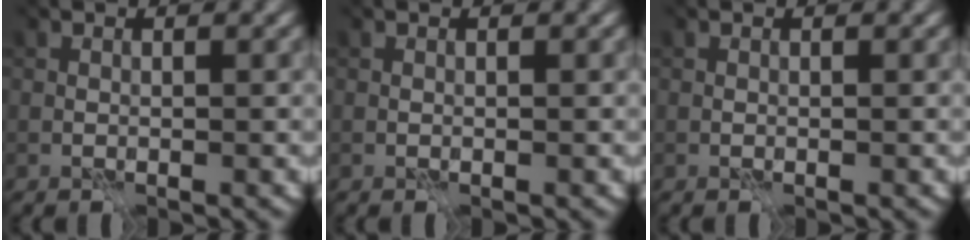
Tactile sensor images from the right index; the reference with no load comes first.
{"total": 0.0}
{"total": 0.0}